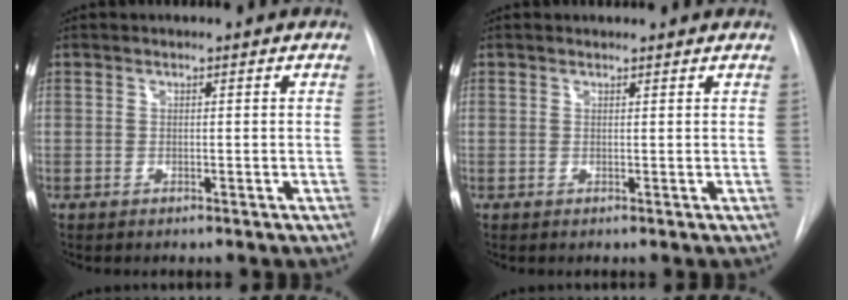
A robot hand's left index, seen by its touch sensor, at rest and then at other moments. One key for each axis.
{"total": 1.8, "fx": 1.8, "fy": 0.3, "fz": 0.1, "tx": -0.010, "ty": 0.010, "tz": 0.020}